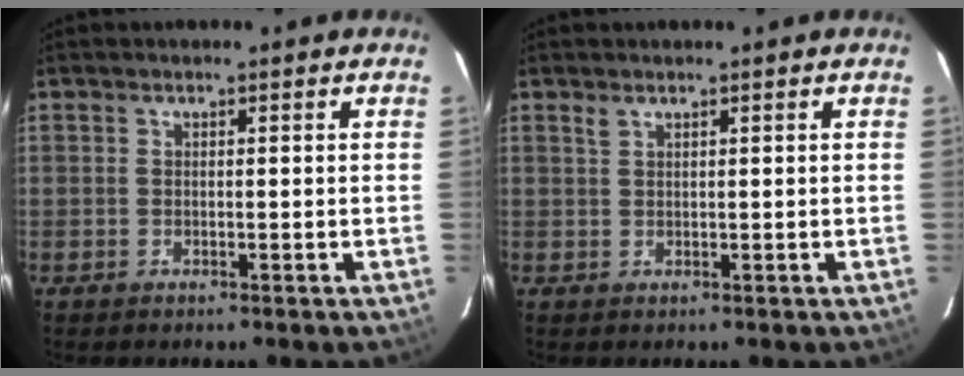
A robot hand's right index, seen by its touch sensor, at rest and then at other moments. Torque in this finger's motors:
{"motor_torque": [0.19, 0.02, 0.02, 0.00]}